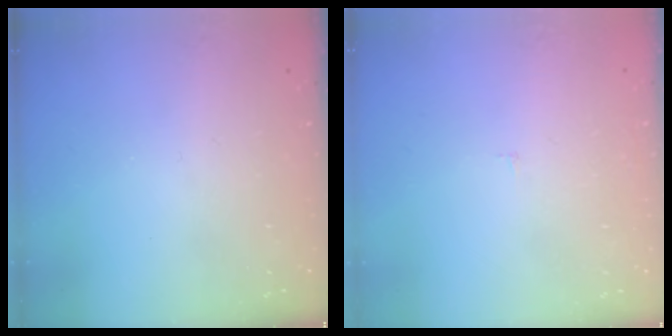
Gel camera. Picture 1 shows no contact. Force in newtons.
{"total": 1.6, "press": 1.6, "slide": 0.1}